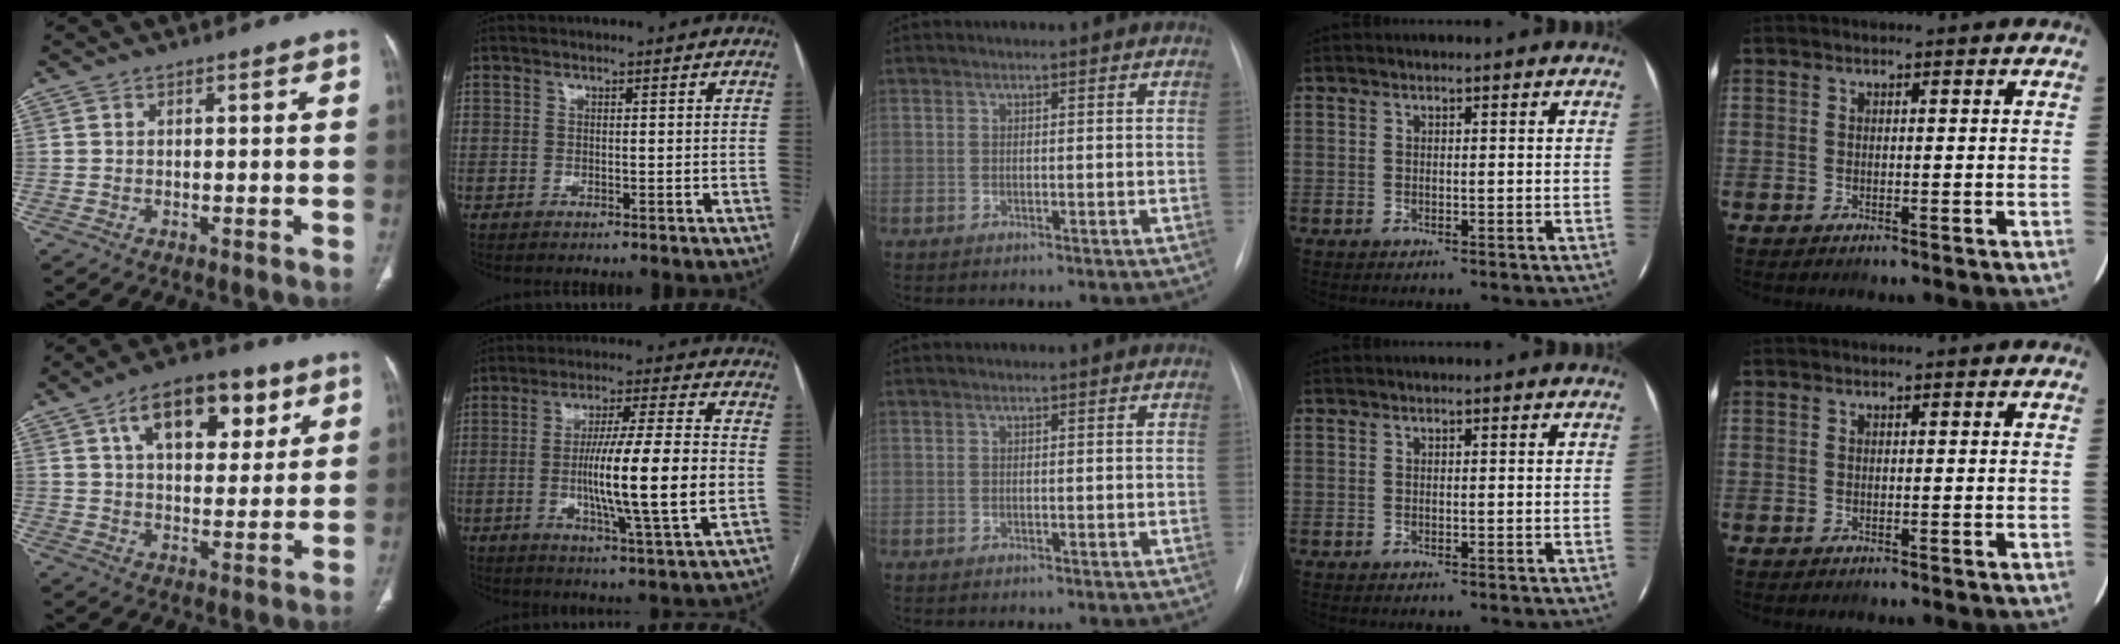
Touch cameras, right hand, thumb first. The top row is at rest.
{"thumb": {"total": 15.4, "force": [6.9, 8.3, 11.0], "torque": [-0.128, -0.011, 0.110]}, "index": {"total": 15.2, "force": [-1.8, 0.1, 15.1], "torque": [-0.259, -0.007, -0.035]}}